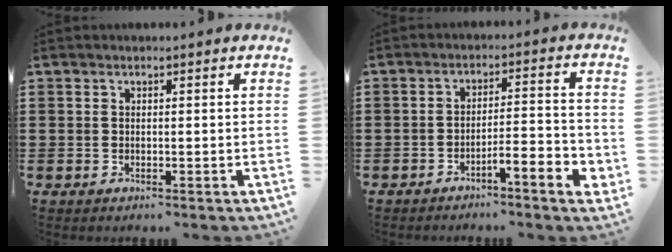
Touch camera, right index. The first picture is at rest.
{"total": 4.3, "force": [-3.4, 0.2, 2.5], "torque": [-0.044, -0.003, -0.067]}